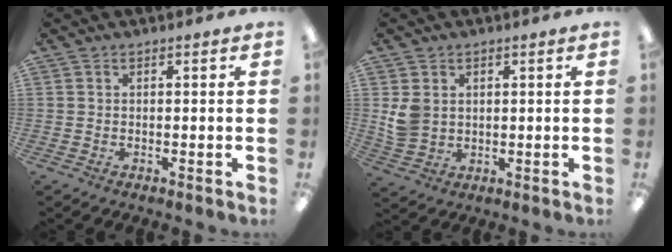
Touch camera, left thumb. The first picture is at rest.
{"total": 5.5, "force": [1.5, 4.5, 2.8], "torque": [-0.052, 0.008, 0.034]}